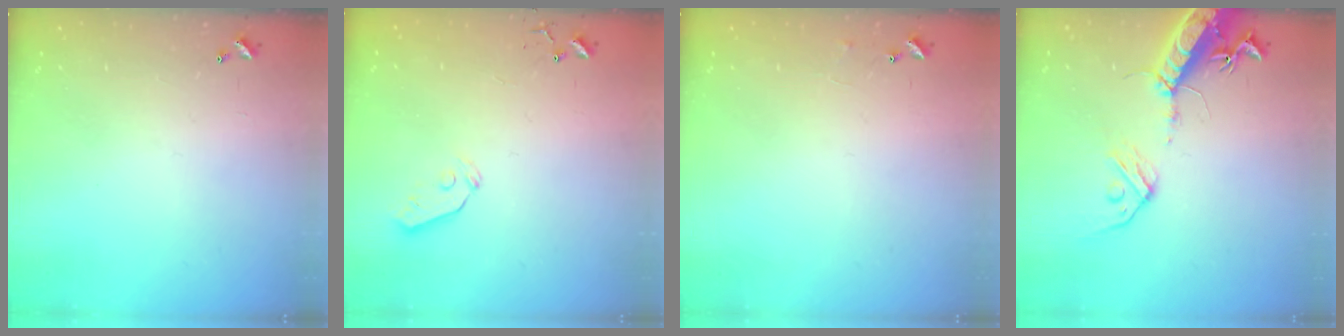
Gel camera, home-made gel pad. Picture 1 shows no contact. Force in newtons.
{"total": 3.8, "press": 3.8, "slide": 0.3}
{"total": 6.4, "press": 6.3, "slide": 0.5}
{"total": 16.9, "press": 16.5, "slide": 3.8}